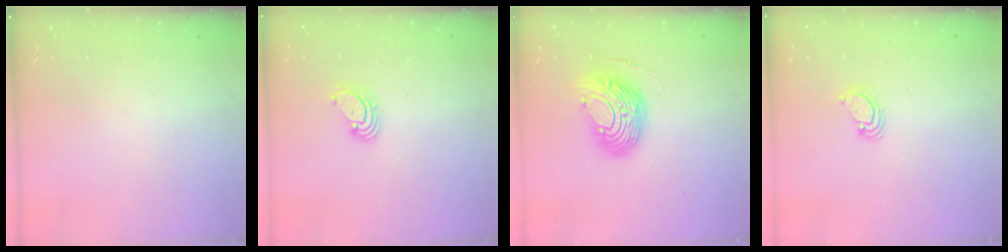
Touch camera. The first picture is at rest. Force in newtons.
{"total": 3.4, "press": 3.4, "slide": 0.0}
{"total": 12.4, "press": 12.3, "slide": 1.0}
{"total": 2.6, "press": 2.6, "slide": 0.3}